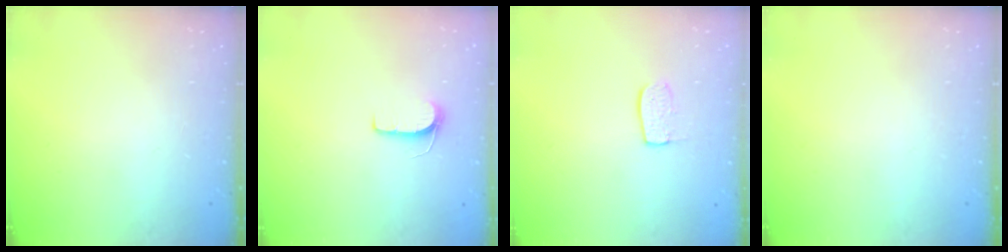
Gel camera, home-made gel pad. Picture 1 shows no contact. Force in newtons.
{"total": 6.1, "press": 6.1, "slide": 0.5}
{"total": 6.6, "press": 6.5, "slide": 0.4}
{"total": 0.0}